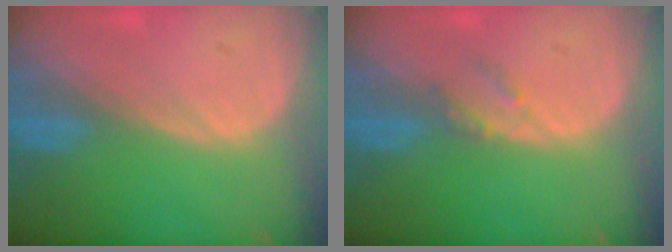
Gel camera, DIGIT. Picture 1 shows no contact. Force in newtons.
{"total": 1.9, "press": 1.9, "slide": 0.1}